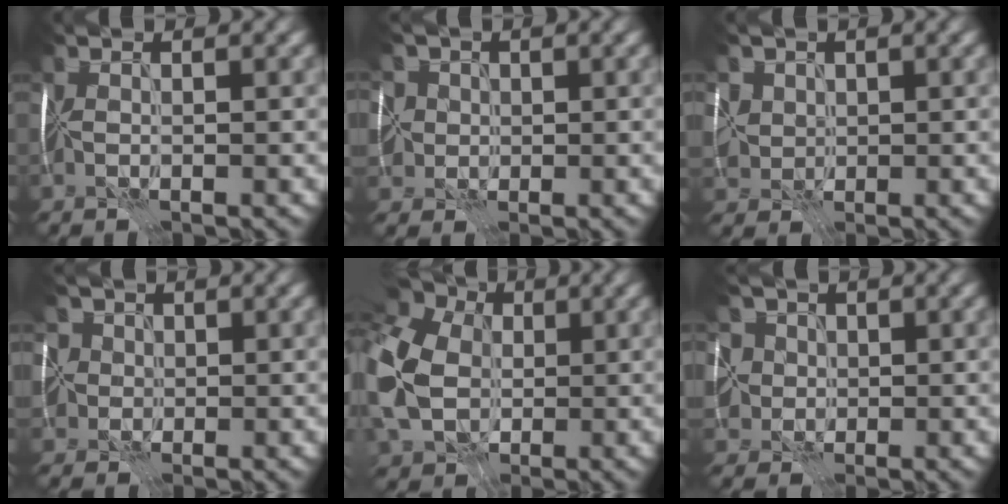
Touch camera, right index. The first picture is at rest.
{"total": 4.9, "force": [0.9, 4.4, 2.0], "torque": [-0.036, 0.018, -0.001]}
{"total": 2.7, "force": [0.8, 2.4, 0.9], "torque": [-0.033, 0.007, 0.025]}
{"total": 5.0, "force": [1.0, 4.5, 1.9], "torque": [-0.036, 0.019, -0.002]}
{"total": 11.5, "force": [0.3, 8.7, 7.6], "torque": [-0.181, -0.003, 0.007]}
{"total": 6.6, "force": [1.7, 5.6, 3.1], "torque": [-0.052, 0.019, 0.004]}